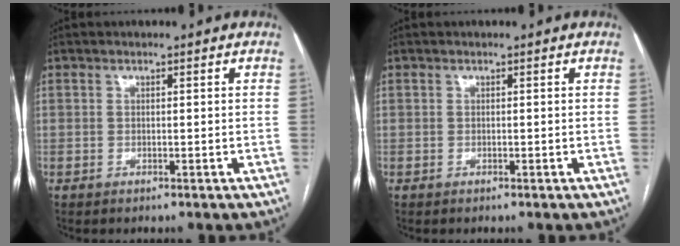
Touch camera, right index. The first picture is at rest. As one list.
[{"total": 0.0}]